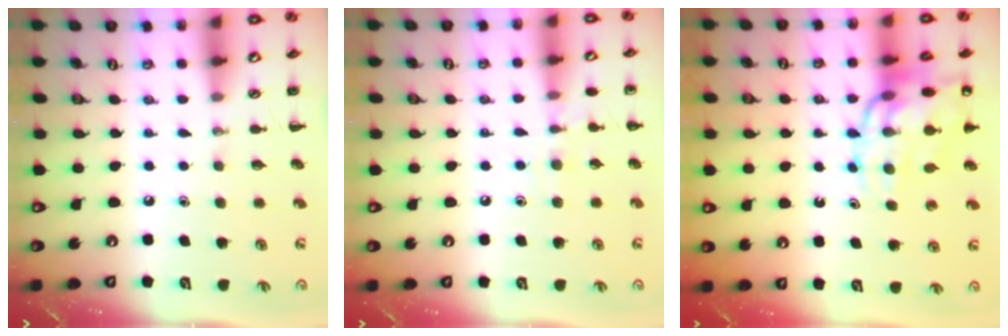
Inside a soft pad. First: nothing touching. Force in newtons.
{"total": 6.9, "press": 6.7, "slide": 1.9}
{"total": 16.4, "press": 16.0, "slide": 3.3}